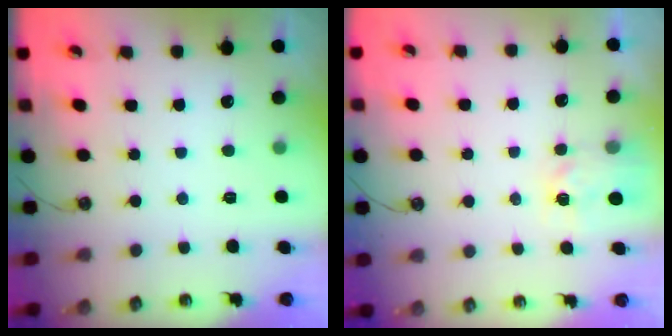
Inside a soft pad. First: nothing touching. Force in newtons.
{"total": 4.2, "press": 4.2, "slide": 0.5}